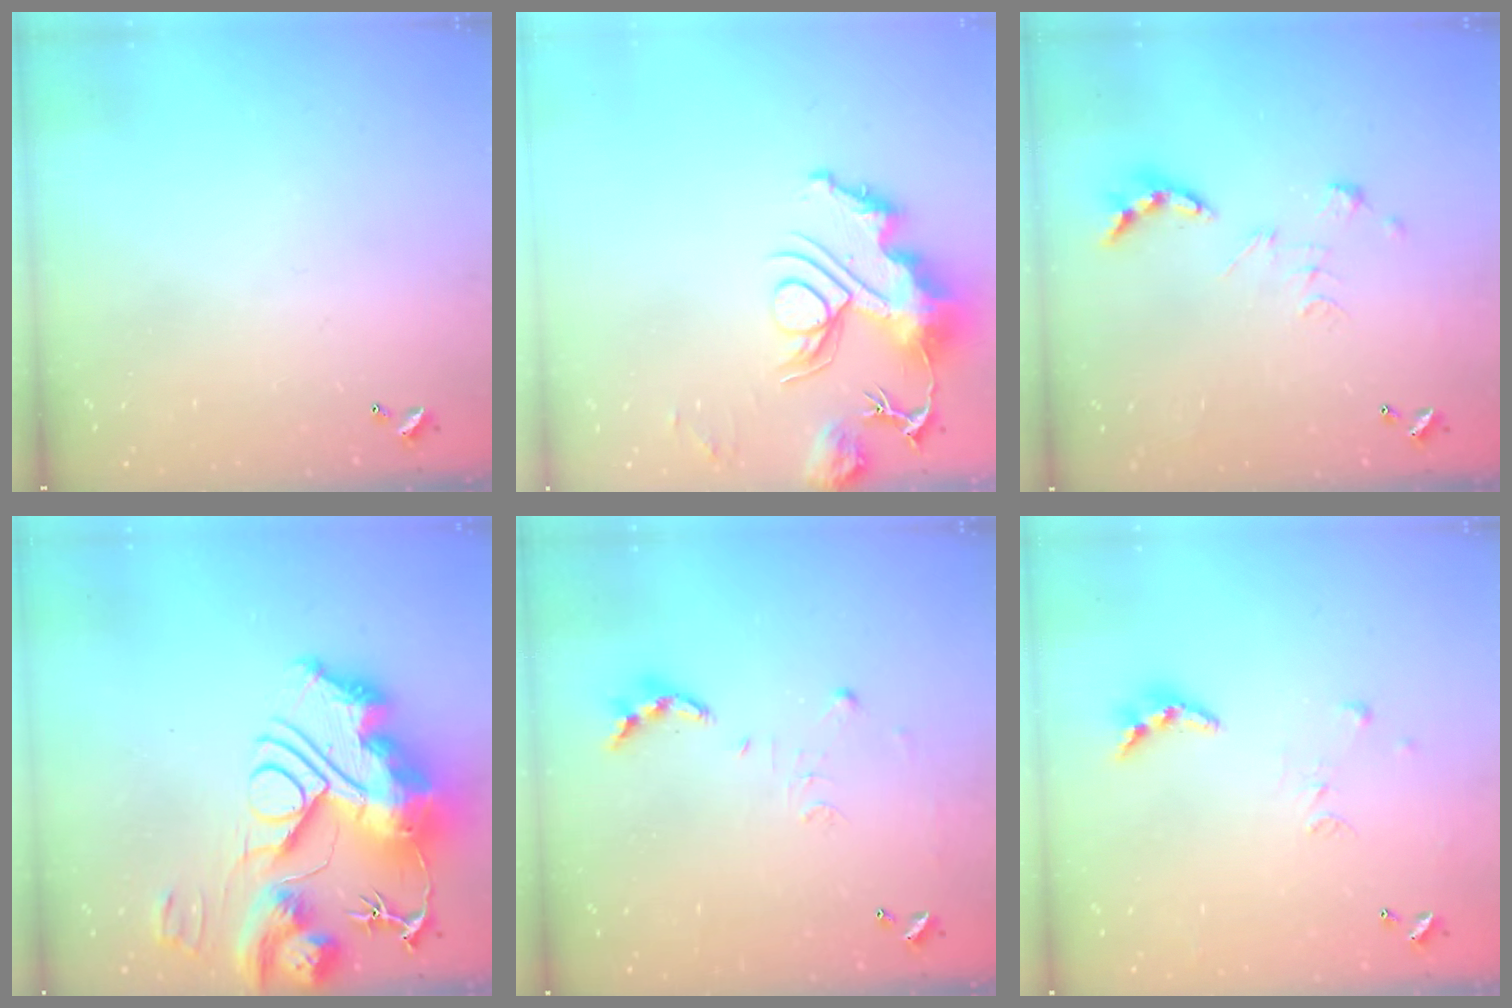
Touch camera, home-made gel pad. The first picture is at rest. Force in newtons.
{"total": 13.9, "press": 13.8, "slide": 1.5}
{"total": 2.7, "press": 2.2, "slide": 1.5}
{"total": 0.5, "press": 0.5, "slide": 0.0}
{"total": 7.0, "press": 7.0, "slide": 0.5}
{"total": 8.1, "press": 8.1, "slide": 0.7}